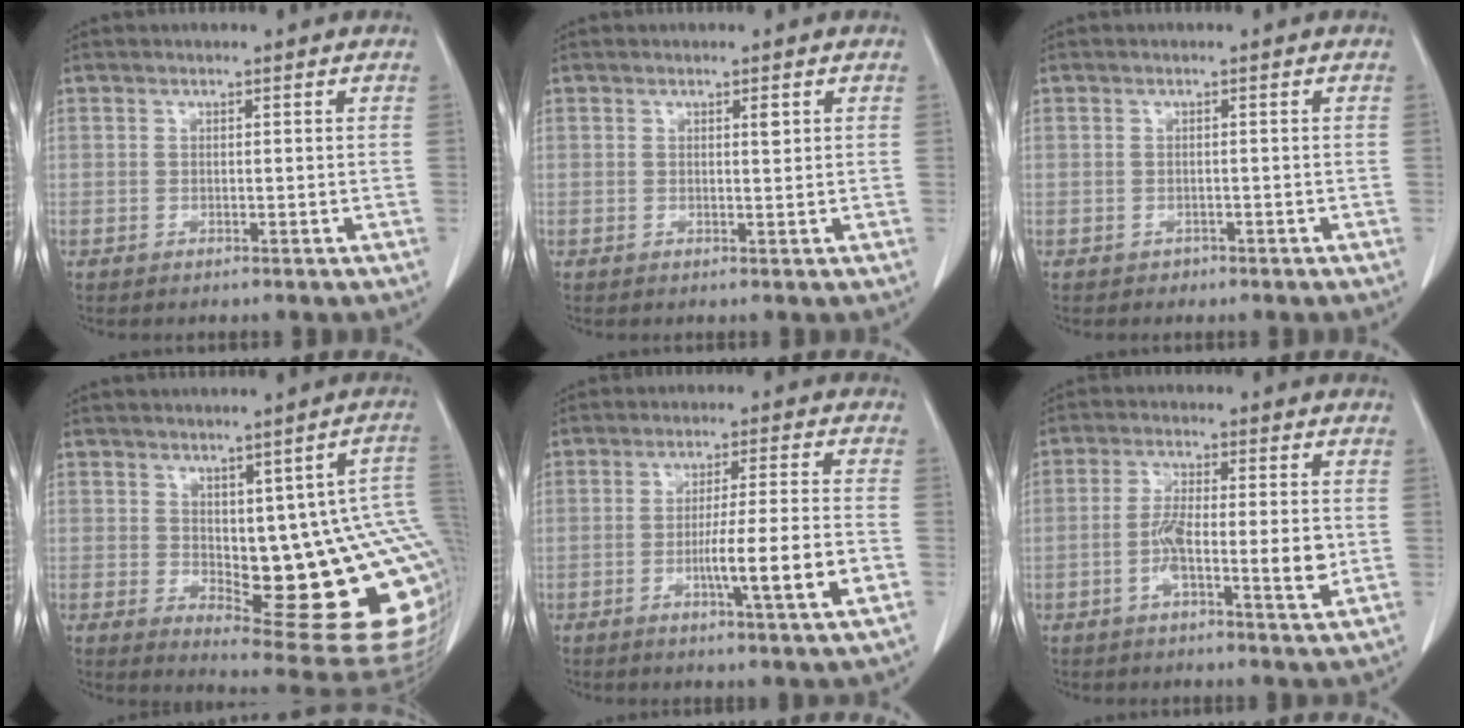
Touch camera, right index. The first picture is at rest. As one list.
[{"total": 1.1, "force": [0.5, 0.2, 0.9], "torque": [-0.014, -0.001, 0.005]}, {"total": 0.9, "force": [-0.5, 0.7, 0.0], "torque": [-0.003, 0.003, -0.008]}, {"total": 21.1, "force": [-0.7, 6.1, 20.2], "torque": [-0.172, 0.004, 0.011]}, {"total": 10.1, "force": [-3.1, -0.5, 9.6], "torque": [-0.157, -0.009, -0.053]}, {"total": 8.2, "force": [-1.5, 1.6, 7.9], "torque": [-0.136, 0.002, -0.029]}]